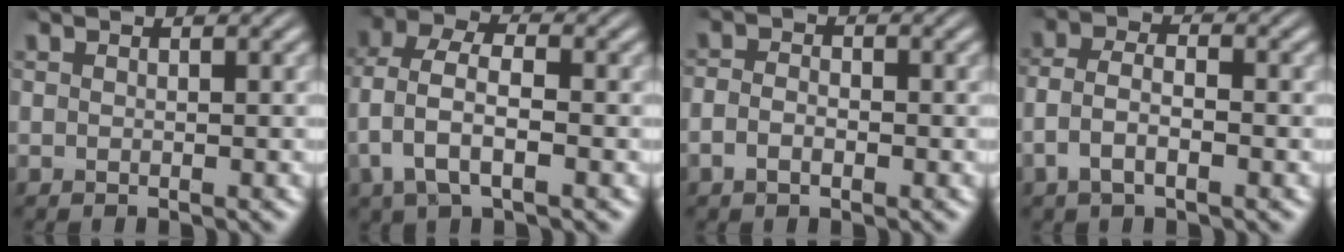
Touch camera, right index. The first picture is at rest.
{"total": 4.9, "force": [-0.2, 3.2, 3.7], "torque": [-0.101, -0.015, 0.002]}
{"total": 1.8, "force": [-1.0, 1.1, 1.0], "torque": [-0.026, -0.002, -0.020]}
{"total": 4.0, "force": [-1.2, 2.6, 2.8], "torque": [-0.067, -0.007, -0.021]}